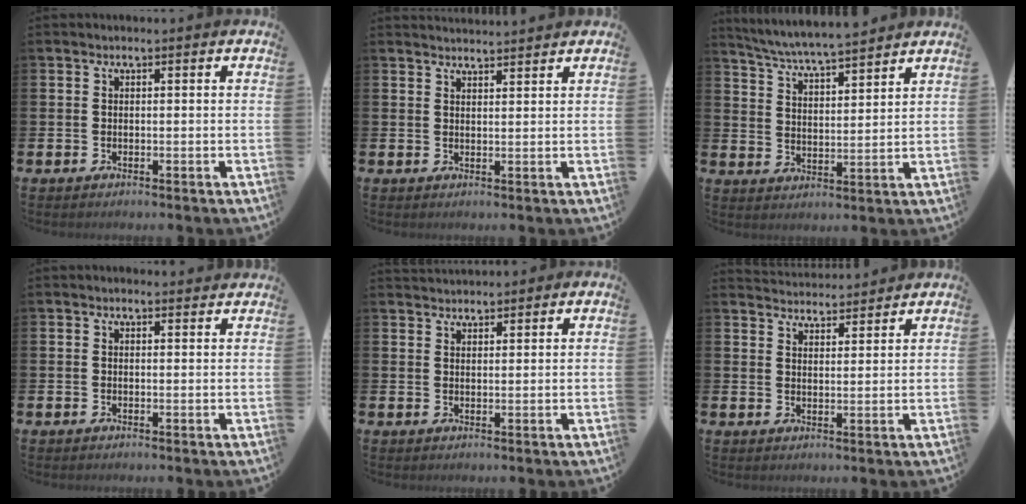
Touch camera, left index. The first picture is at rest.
{"total": 2.6, "force": [2.6, 0.2, 0.1], "torque": [0.009, -0.019, 0.044]}
{"total": 5.9, "force": [5.8, -0.2, 1.1], "torque": [-0.047, -0.039, 0.102]}
{"total": 0.7, "force": [0.6, 0.3, 0.2], "torque": [0.006, 0.001, 0.008]}
{"total": 2.3, "force": [2.2, 0.7, 0.0], "torque": [0.009, -0.009, 0.038]}
{"total": 3.7, "force": [3.6, 0.5, -0.4], "torque": [0.006, -0.025, 0.065]}